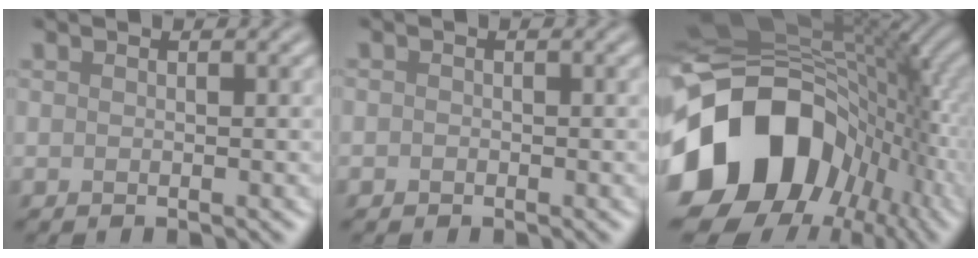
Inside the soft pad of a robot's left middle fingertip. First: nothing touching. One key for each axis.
{"total": 0.5, "fx": -0.2, "fy": 0.4, "fz": 0.1, "tx": 0.002, "ty": 0.000, "tz": -0.007}
{"total": 17.6, "fx": -4.8, "fy": 13.6, "fz": 10.0, "tx": -0.194, "ty": -0.021, "tz": -0.079}